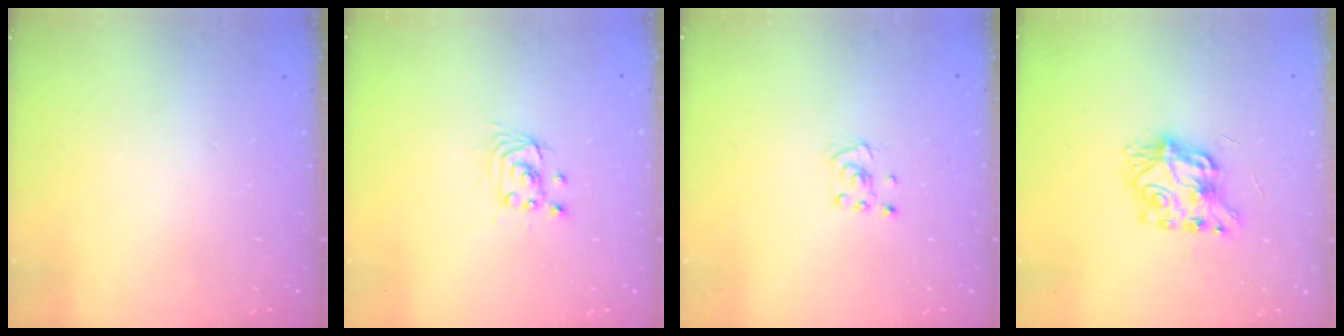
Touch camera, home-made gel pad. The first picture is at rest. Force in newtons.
{"total": 2.9, "press": 2.9, "slide": 0.1}
{"total": 2.8, "press": 2.8, "slide": 0.3}
{"total": 7.8, "press": 7.8, "slide": 0.5}